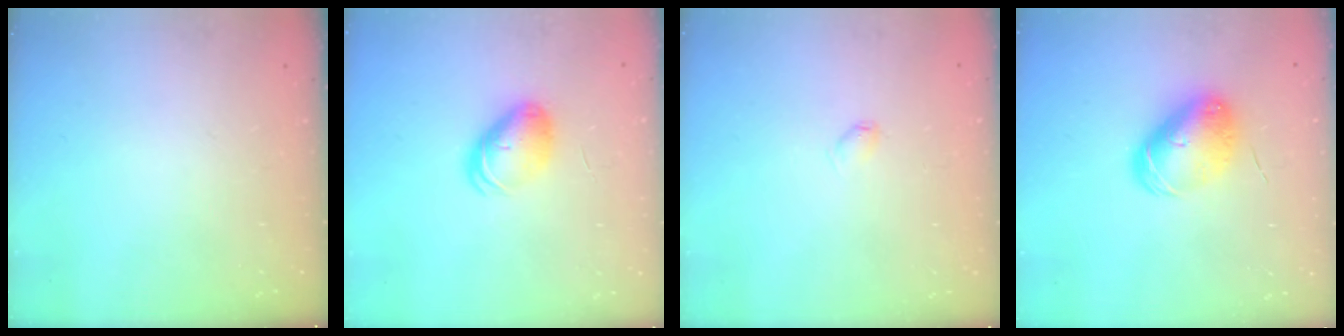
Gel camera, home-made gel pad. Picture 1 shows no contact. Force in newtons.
{"total": 9.3, "press": 9.3, "slide": 1.1}
{"total": 3.1, "press": 3.1, "slide": 0.5}
{"total": 9.5, "press": 9.5, "slide": 1.2}